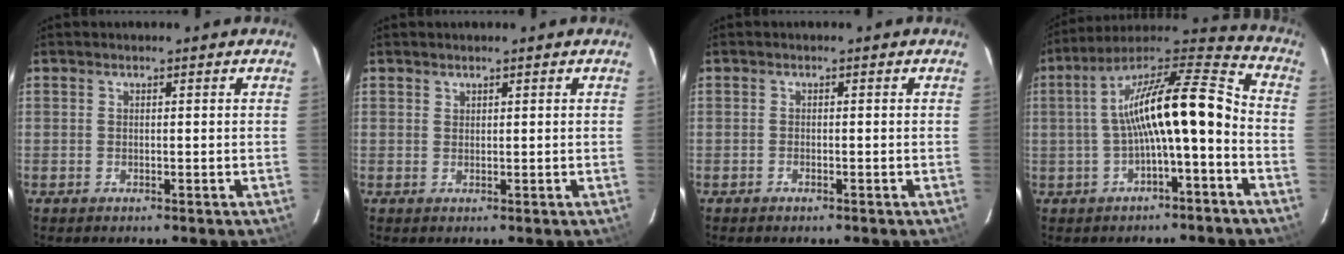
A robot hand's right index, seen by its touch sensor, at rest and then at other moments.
{"total": 0.7, "force": [0.6, 0.4, 0.1], "torque": [0.002, 0.003, 0.013]}
{"total": 0.9, "force": [-0.7, 0.4, 0.4], "torque": [-0.006, -0.001, -0.013]}
{"total": 17.0, "force": [-2.7, 3.7, 16.4], "torque": [-0.276, 0.033, -0.043]}